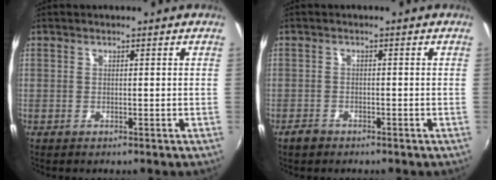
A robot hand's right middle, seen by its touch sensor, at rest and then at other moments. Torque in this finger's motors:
{"motor_torque": [0.53, -0.34, 0.11, 0.00]}